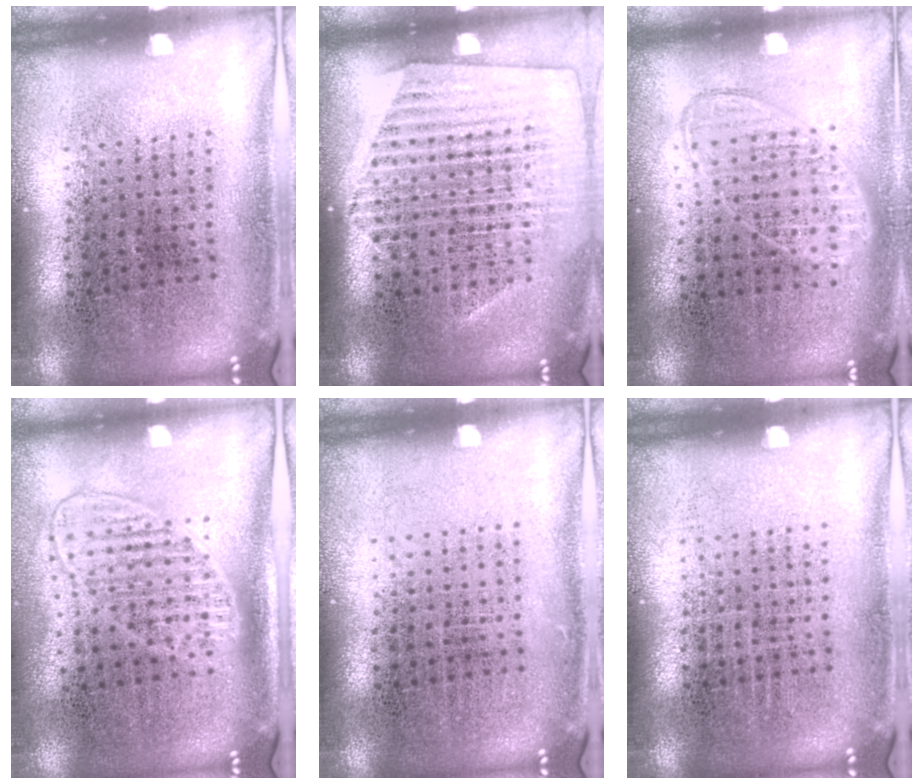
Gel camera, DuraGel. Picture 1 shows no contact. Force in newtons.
{"total": 1.5, "press": 1.5, "slide": 0.5}
{"total": 0.9, "press": 0.8, "slide": 0.3}
{"total": 1.4, "press": 1.2, "slide": 0.7}
{"total": 0.0}
{"total": 0.0}